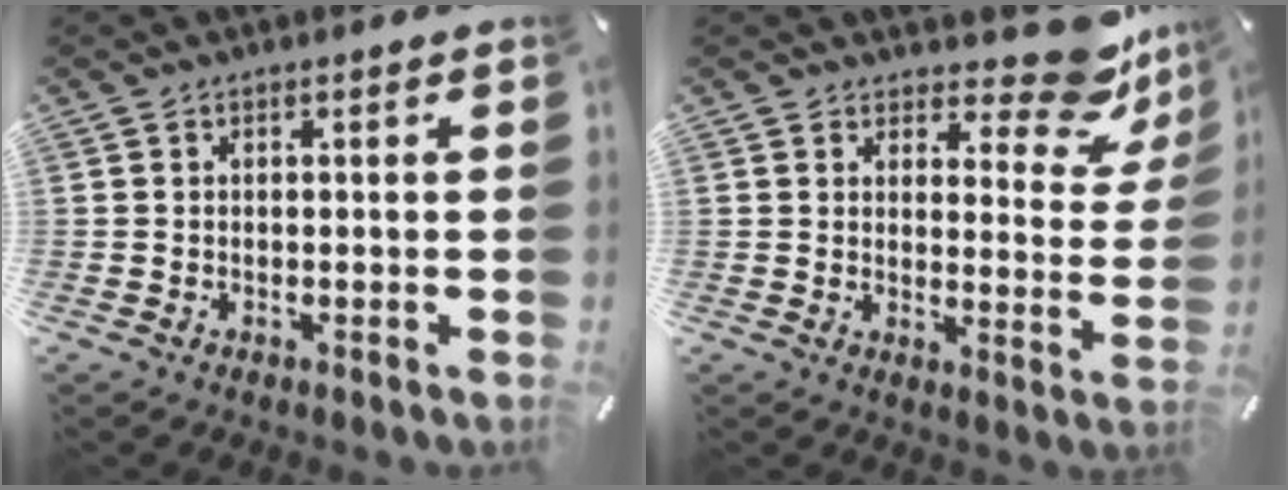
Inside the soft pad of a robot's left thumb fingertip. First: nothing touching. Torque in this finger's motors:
{"motor_torque": [0.36, -0.43, -0.17, 0.05, 0.01]}